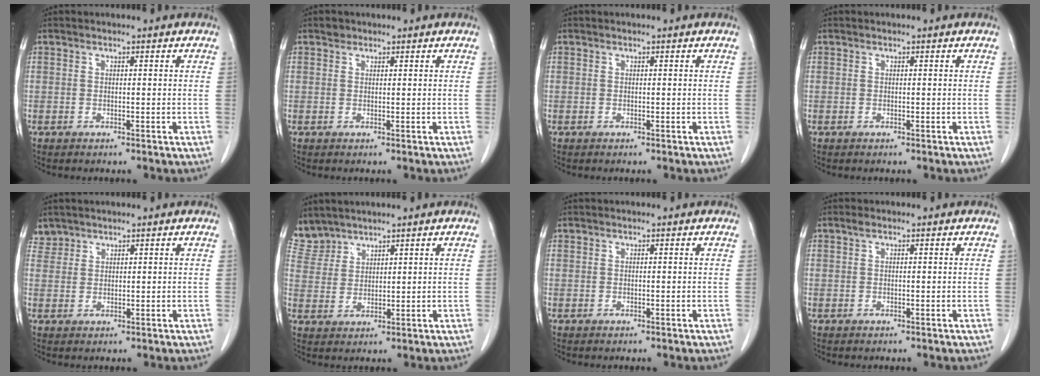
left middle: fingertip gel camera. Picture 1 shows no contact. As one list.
[{"total": 0.9, "force": [0.7, 0.5, 0.1], "torque": [0.000, 0.000, 0.008]}, {"total": 0.0}, {"total": 0.0}, {"total": 2.1, "force": [1.8, 0.9, -0.4], "torque": [0.011, 0.009, 0.035]}, {"total": 4.5, "force": [4.3, 1.3, -0.5], "torque": [0.005, 0.006, 0.099]}, {"total": 0.0}, {"total": 0.6, "force": [0.4, 0.1, 0.4], "torque": [-0.014, 0.006, 0.008]}]